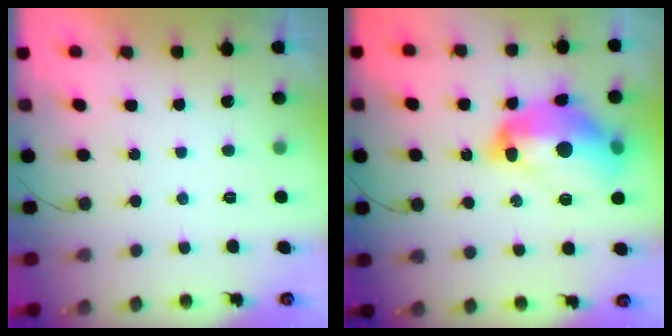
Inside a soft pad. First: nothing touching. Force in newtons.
{"total": 17.3, "press": 17.2, "slide": 1.8}